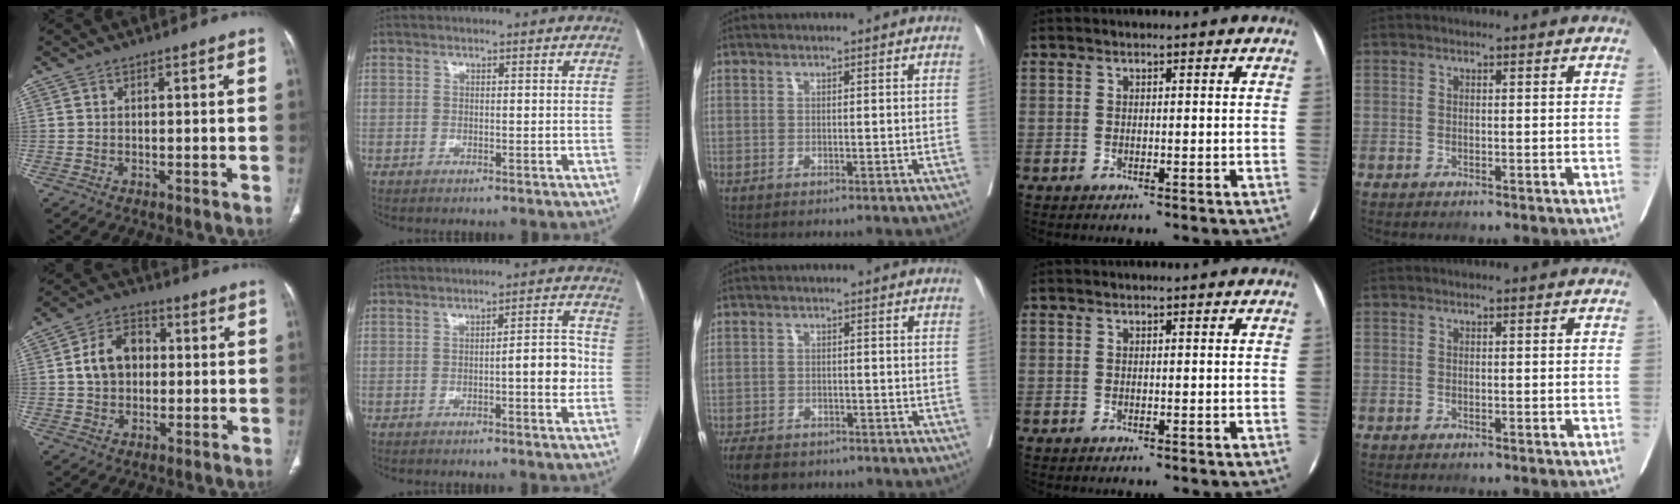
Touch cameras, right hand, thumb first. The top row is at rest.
{"thumb": {"total": 9.2, "force": [0.7, 7.0, 5.9], "torque": [-0.083, 0.019, 0.006]}, "index": {"total": 5.2, "force": [-1.0, 1.0, 5.0], "torque": [-0.062, 0.012, -0.014]}, "middle": {"total": 7.0, "force": [-5.6, 3.1, 2.8], "torque": [-0.046, -0.006, -0.081]}}